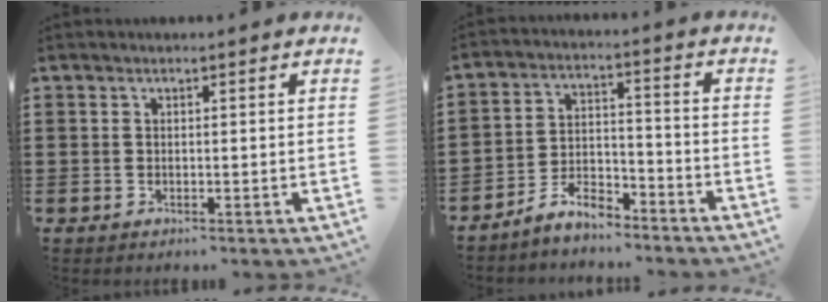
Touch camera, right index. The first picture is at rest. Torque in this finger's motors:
{"motor_torque": [0.39, -0.20, 0.15, 0.03]}